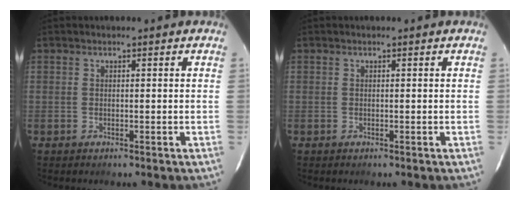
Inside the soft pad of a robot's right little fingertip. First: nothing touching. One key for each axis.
{"total": 0.0}